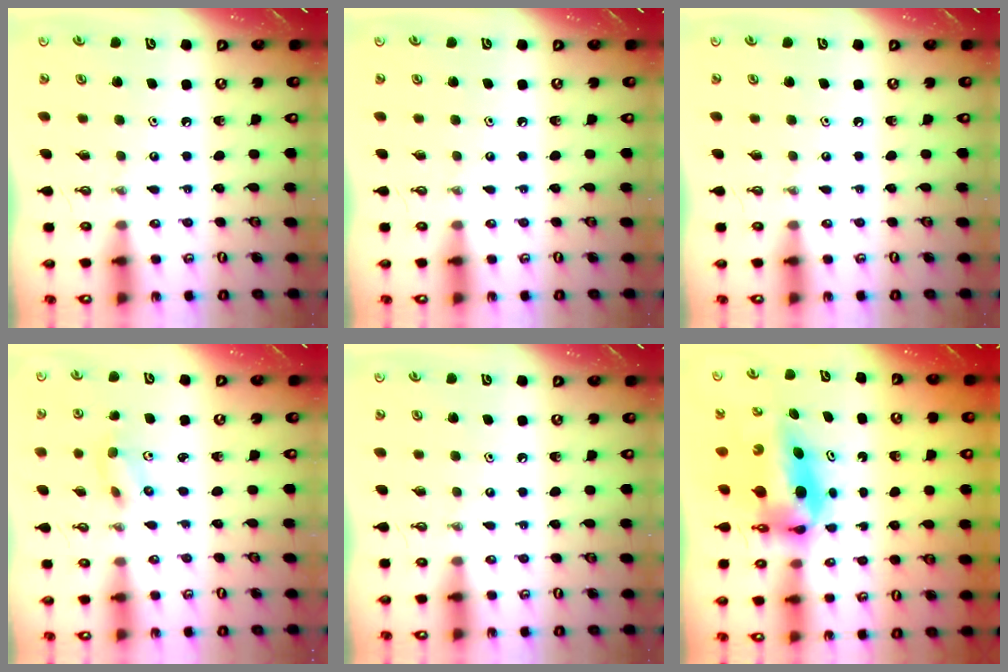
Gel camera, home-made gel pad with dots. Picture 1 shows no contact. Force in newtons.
{"total": 0.0}
{"total": 0.0}
{"total": 2.0, "press": 1.8, "slide": 0.9}
{"total": 0.0}
{"total": 8.3, "press": 7.0, "slide": 4.4}